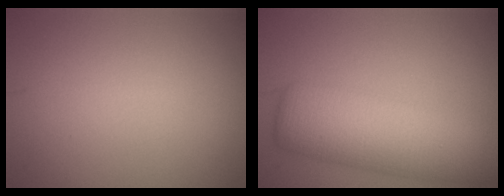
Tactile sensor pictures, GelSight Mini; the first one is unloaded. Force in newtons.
{"total": 8.2, "press": 8.2, "slide": 0.1}